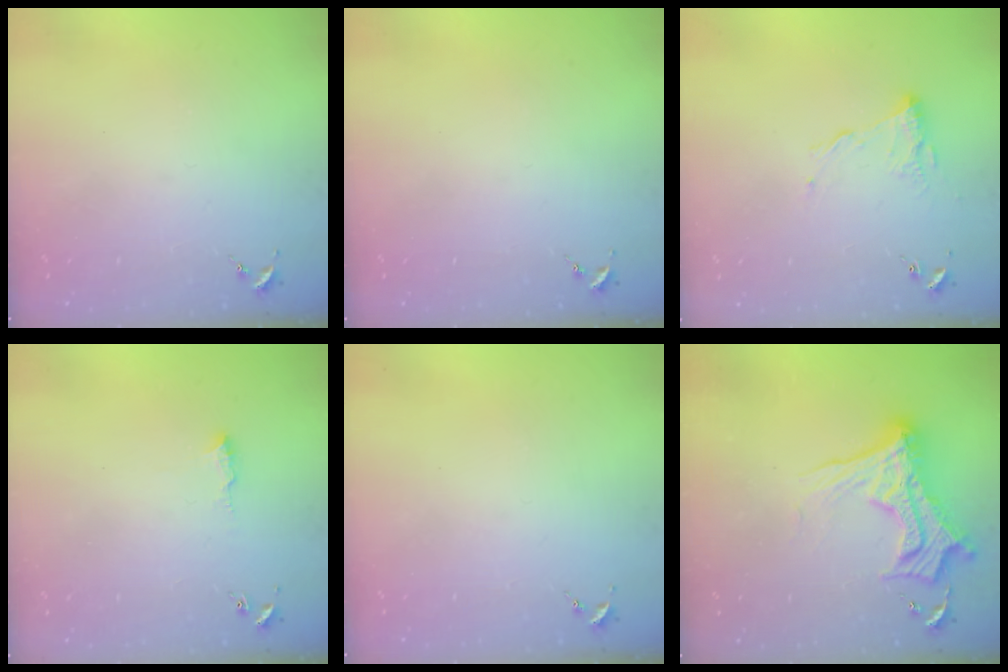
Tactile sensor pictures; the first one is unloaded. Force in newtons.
{"total": 0.0}
{"total": 10.0, "press": 10.0, "slide": 0.3}
{"total": 7.4, "press": 7.3, "slide": 0.7}
{"total": 0.0}
{"total": 17.6, "press": 17.5, "slide": 0.9}